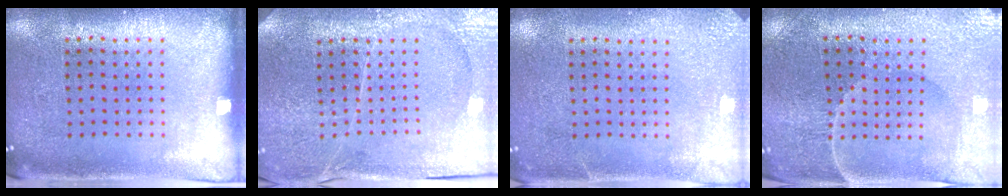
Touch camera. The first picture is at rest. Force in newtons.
{"total": 3.7, "press": 3.5, "slide": 1.2}
{"total": 2.7, "press": 2.6, "slide": 0.2}
{"total": 1.5, "press": 1.5, "slide": 0.1}